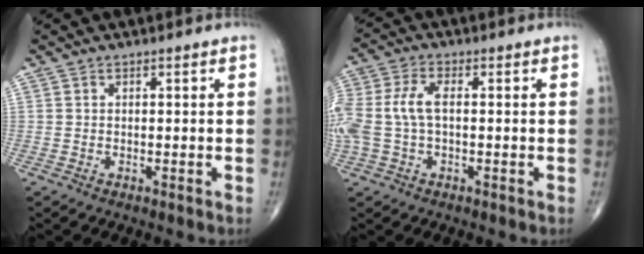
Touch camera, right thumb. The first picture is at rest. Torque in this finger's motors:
{"motor_torque": [0.39, 0.31, 0.93, 0.03, 0.12]}